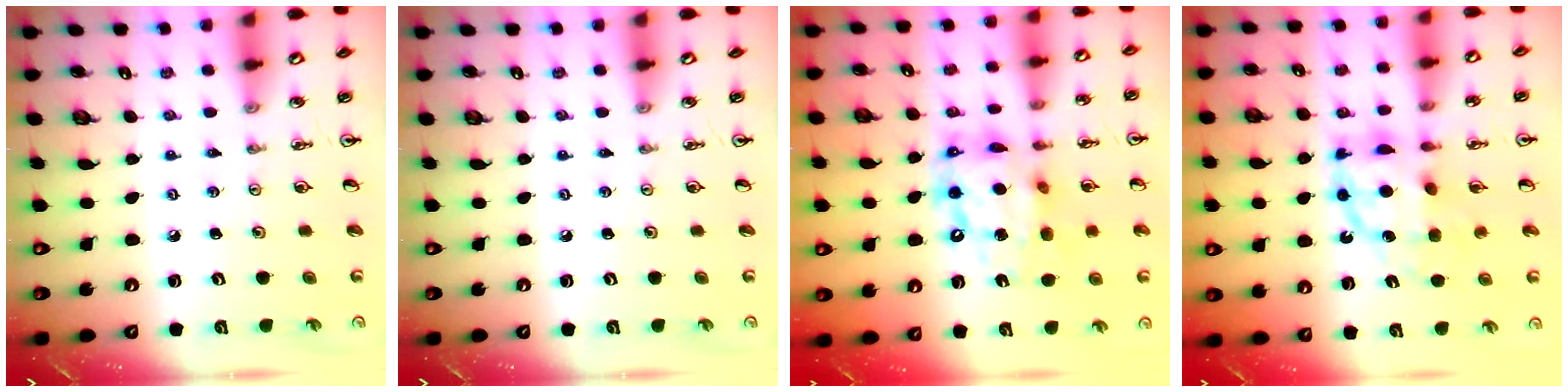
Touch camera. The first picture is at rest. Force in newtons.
{"total": 0.0}
{"total": 14.1, "press": 14.0, "slide": 1.7}
{"total": 11.3, "press": 11.3, "slide": 1.4}